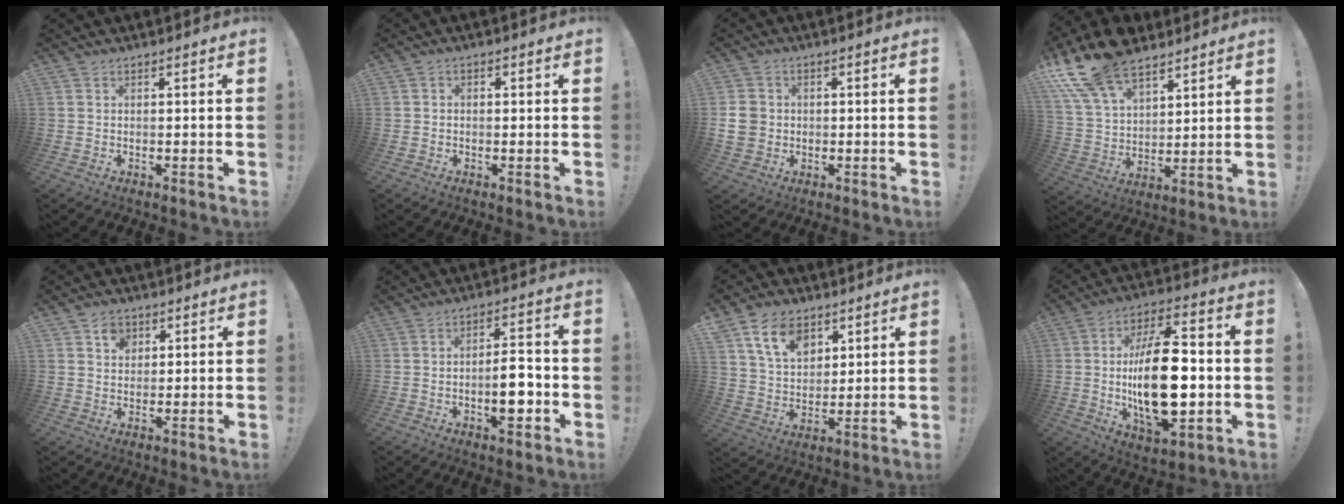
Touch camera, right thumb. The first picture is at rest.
{"total": 1.4, "force": [-0.8, 1.0, 0.6], "torque": [-0.011, 0.007, -0.015]}
{"total": 7.0, "force": [0.2, 6.2, 3.3], "torque": [-0.061, 0.005, 0.004]}
{"total": 19.0, "force": [13.4, 10.0, 9.1], "torque": [-0.171, -0.073, 0.253]}
{"total": 4.8, "force": [2.2, 4.0, 1.6], "torque": [-0.012, -0.009, 0.036]}
{"total": 8.6, "force": [-2.7, 3.5, 7.4], "torque": [-0.110, 0.009, -0.049]}
{"total": 12.9, "force": [7.2, 8.5, 6.6], "torque": [-0.107, -0.026, 0.137]}
{"total": 23.5, "force": [-1.3, 11.4, 20.5], "torque": [-0.359, -0.006, -0.021]}